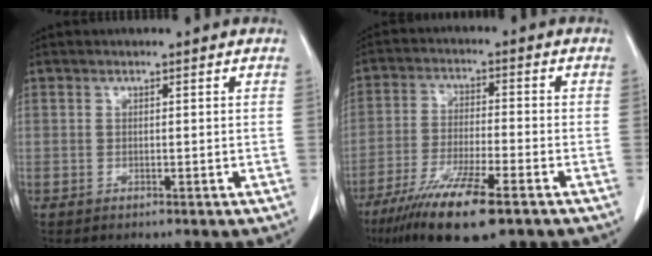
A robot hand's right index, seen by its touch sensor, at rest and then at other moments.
{"total": 12.5, "force": [-7.9, 1.6, 9.6], "torque": [-0.176, -0.030, -0.136]}